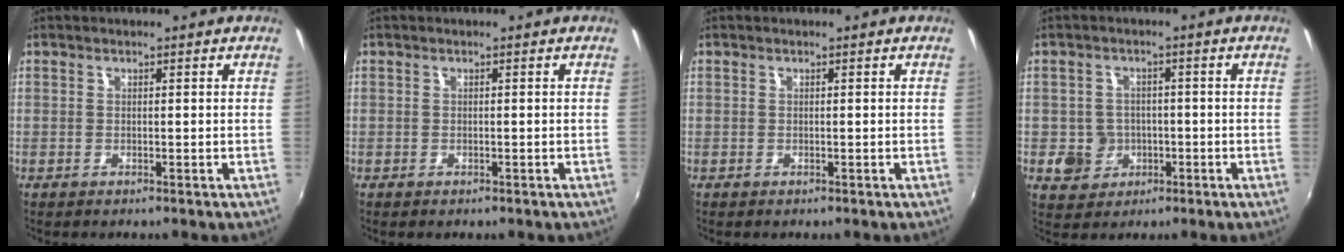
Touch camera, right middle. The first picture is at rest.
{"total": 0.7, "force": [-0.5, 0.4, 0.2], "torque": [-0.005, -0.002, -0.006]}
{"total": 0.0}
{"total": 5.6, "force": [-1.4, 5.3, 1.1], "torque": [-0.034, 0.009, -0.011]}